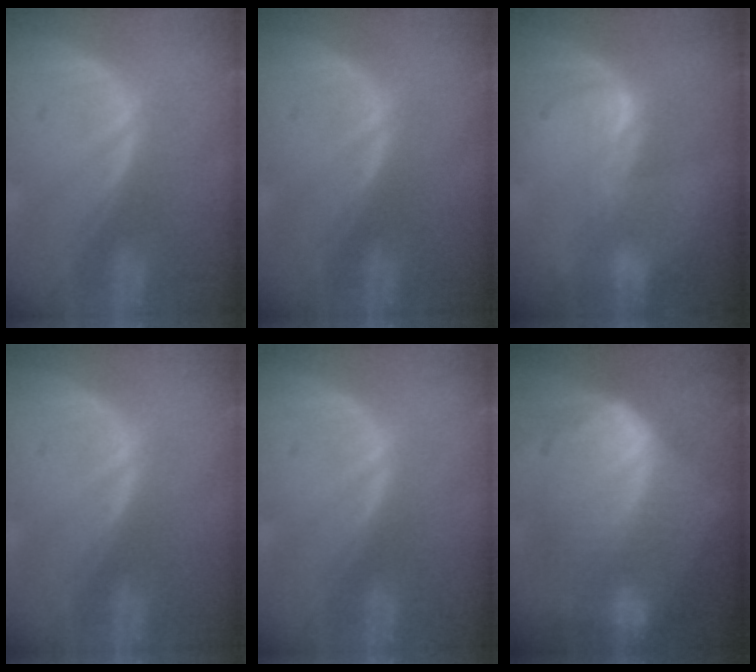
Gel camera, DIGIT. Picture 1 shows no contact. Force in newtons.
{"total": 0.0}
{"total": 2.0, "press": 2.0, "slide": 0.3}
{"total": 0.0}
{"total": 0.0}
{"total": 10.5, "press": 10.4, "slide": 0.5}